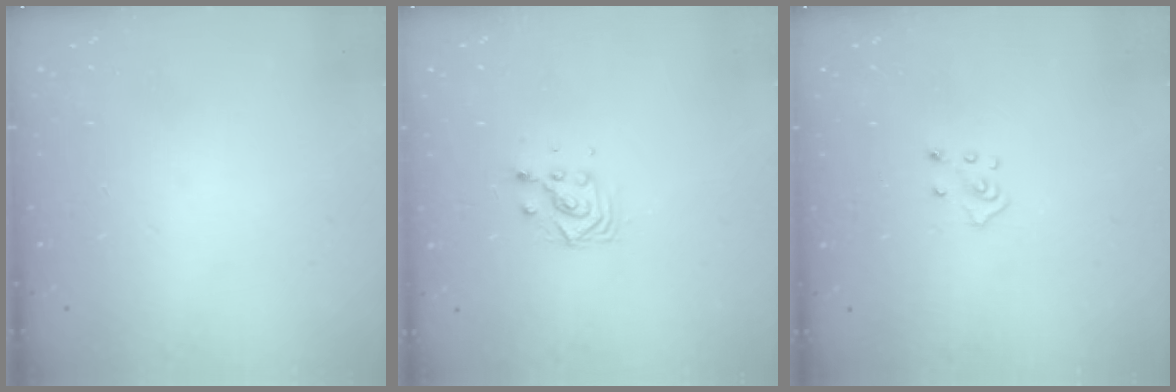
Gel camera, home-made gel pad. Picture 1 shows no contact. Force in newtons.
{"total": 4.6, "press": 4.6, "slide": 0.2}
{"total": 2.7, "press": 2.7, "slide": 0.2}